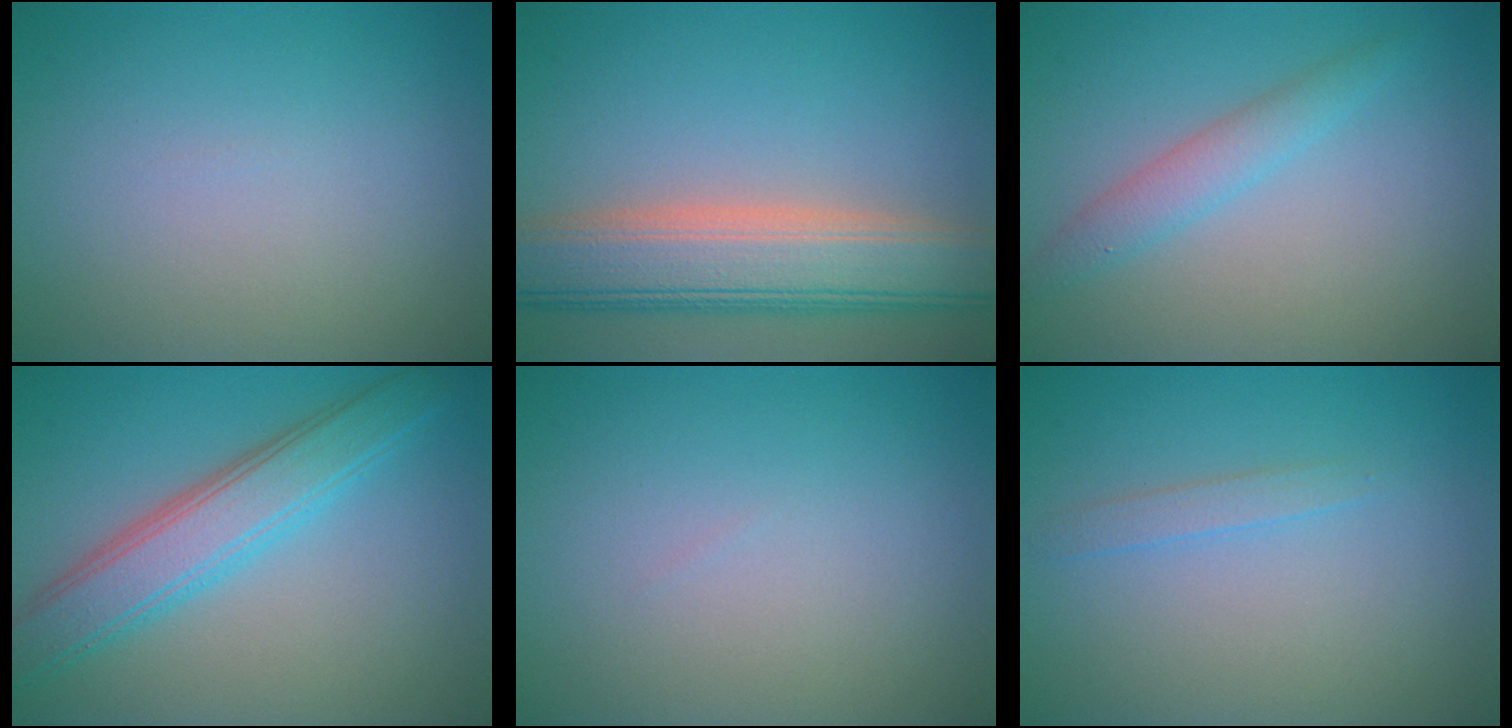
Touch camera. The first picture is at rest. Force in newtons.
{"total": 8.2, "press": 8.2, "slide": 0.8}
{"total": 2.3, "press": 2.3, "slide": 0.1}
{"total": 5.4, "press": 5.4, "slide": 0.2}
{"total": 0.0}
{"total": 1.2, "press": 1.2, "slide": 0.1}